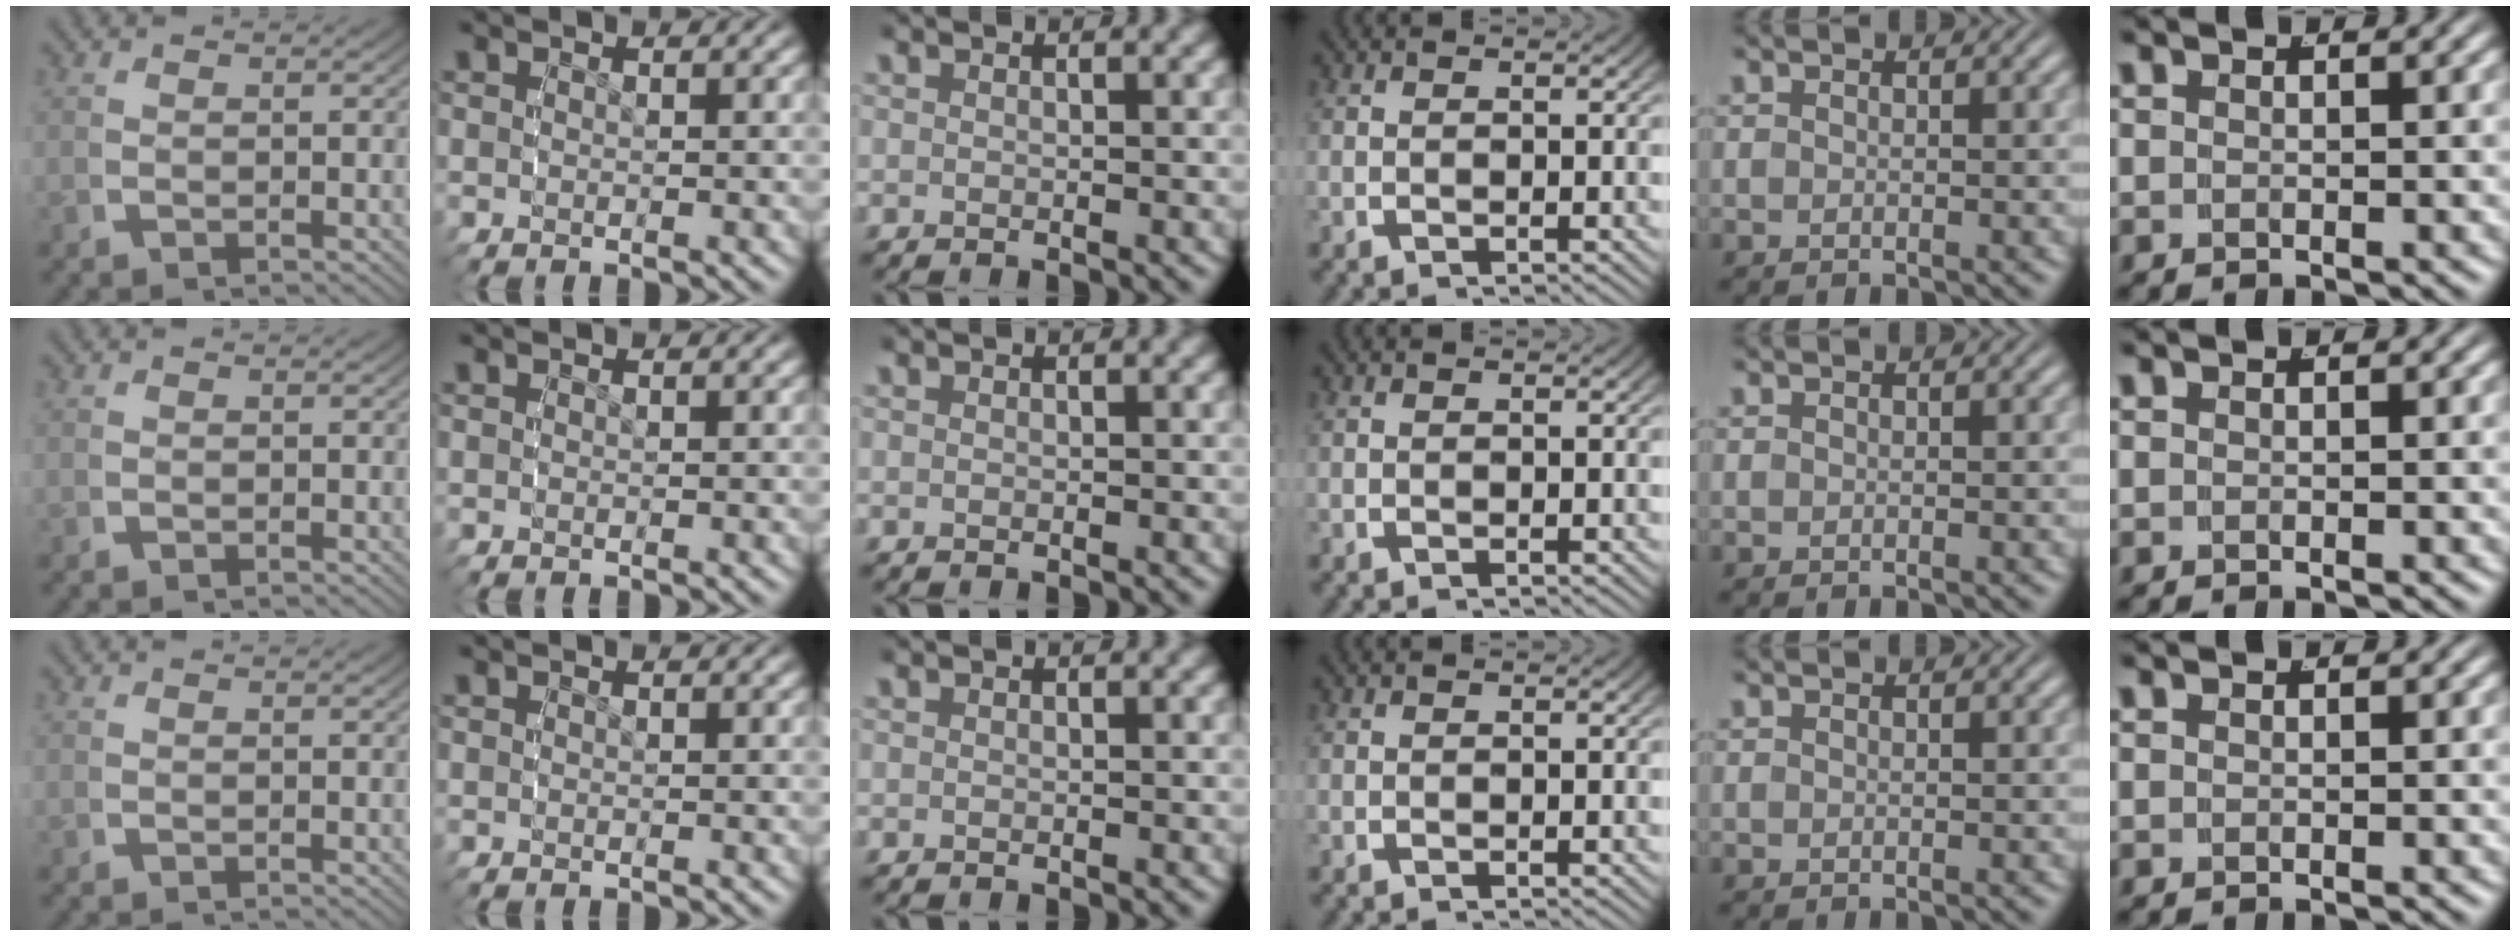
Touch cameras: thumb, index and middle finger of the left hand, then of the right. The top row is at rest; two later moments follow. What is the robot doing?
{"motion": "reach", "object": "string"}